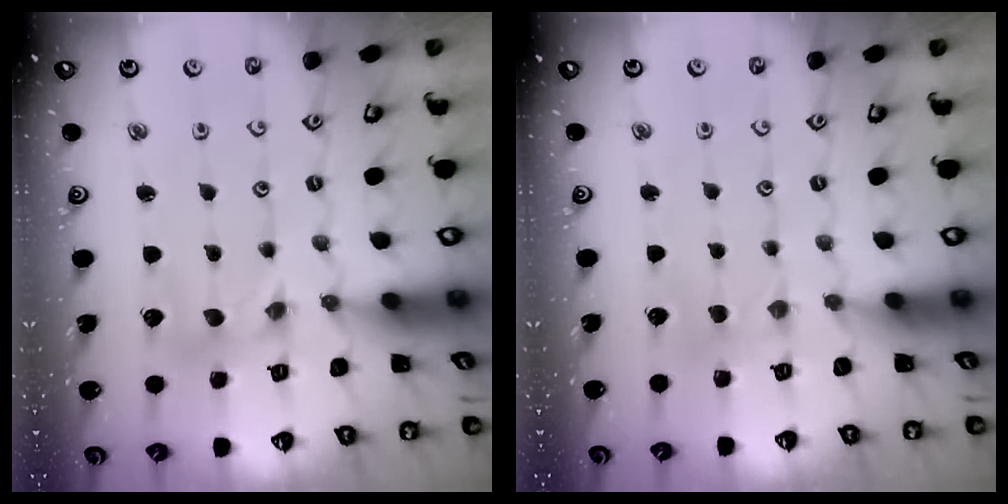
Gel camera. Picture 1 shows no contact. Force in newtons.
{"total": 1.9, "press": 1.8, "slide": 0.3}